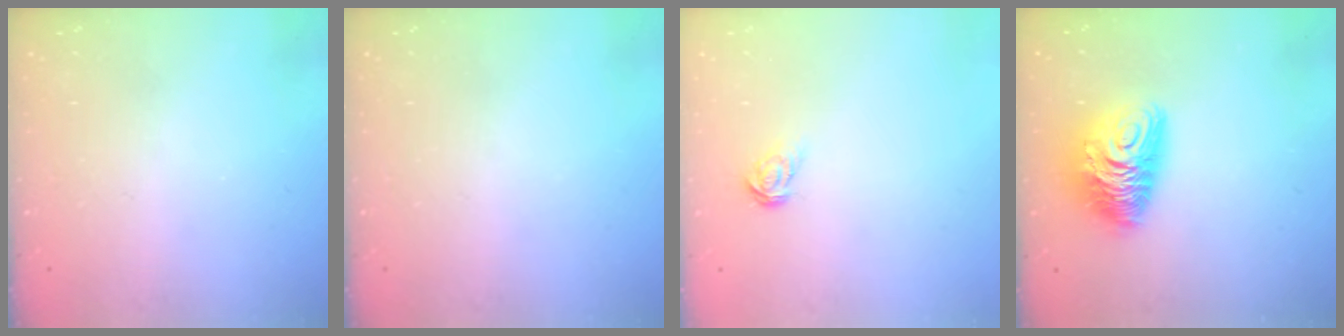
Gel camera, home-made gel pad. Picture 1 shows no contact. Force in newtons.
{"total": 0.0}
{"total": 3.7, "press": 3.7, "slide": 0.1}
{"total": 12.0, "press": 11.9, "slide": 1.2}